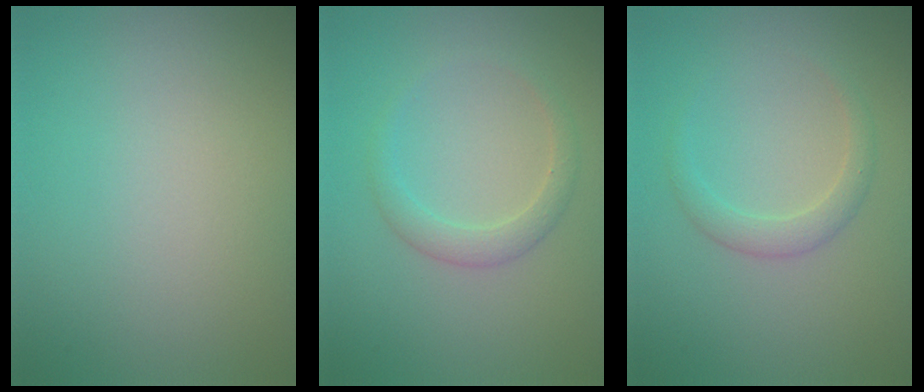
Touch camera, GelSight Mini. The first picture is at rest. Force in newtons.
{"total": 1.9, "press": 1.9, "slide": 0.1}
{"total": 1.7, "press": 1.7, "slide": 0.1}